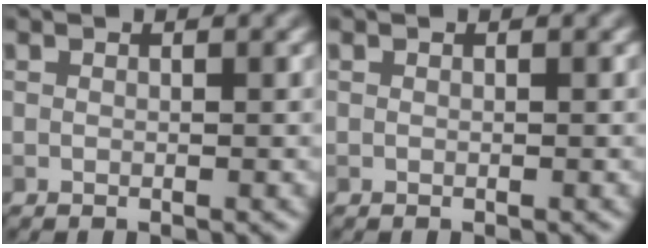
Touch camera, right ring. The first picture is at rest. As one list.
[{"total": 0.0}]